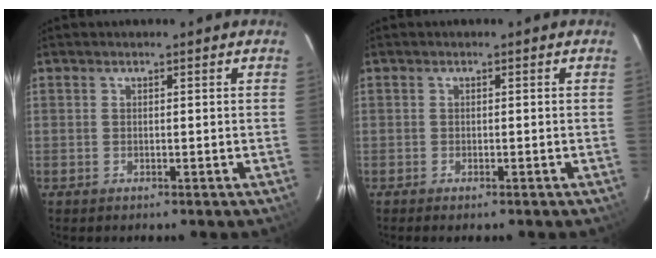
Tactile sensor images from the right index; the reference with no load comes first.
{"total": 0.8, "force": [-0.7, 0.2, 0.4], "torque": [-0.009, -0.001, -0.013]}